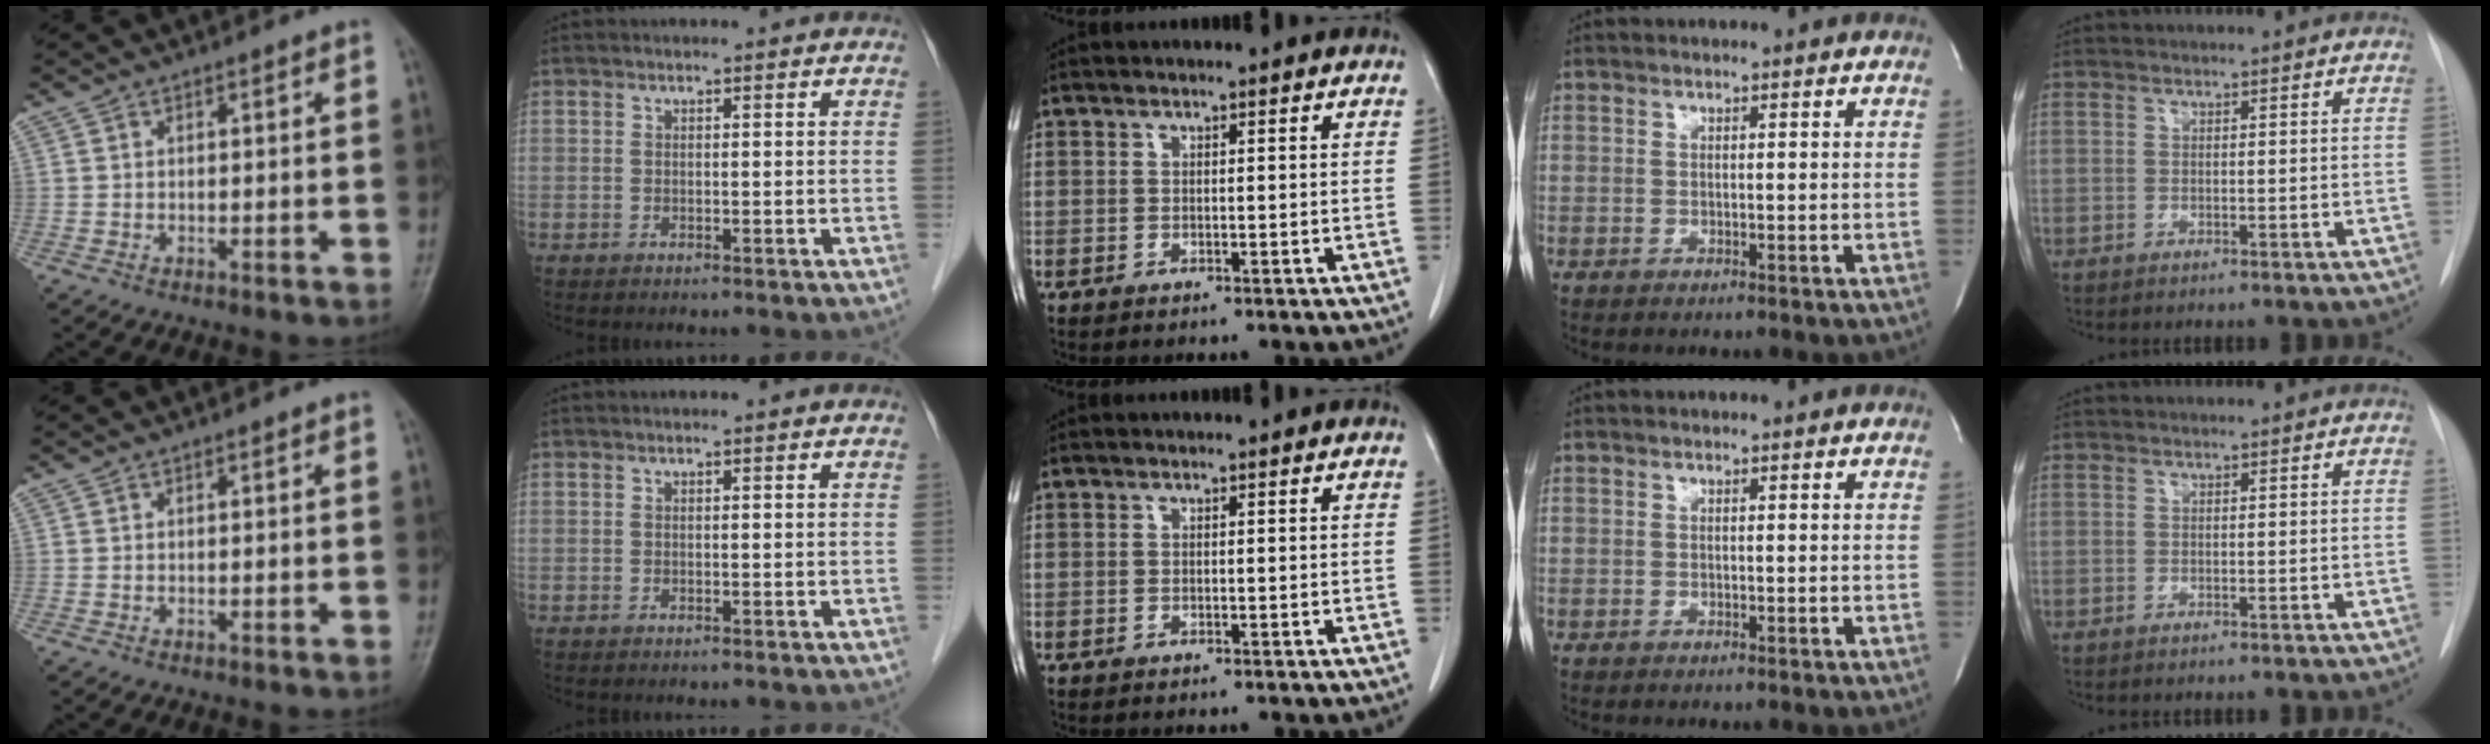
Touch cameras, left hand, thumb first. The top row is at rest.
{}